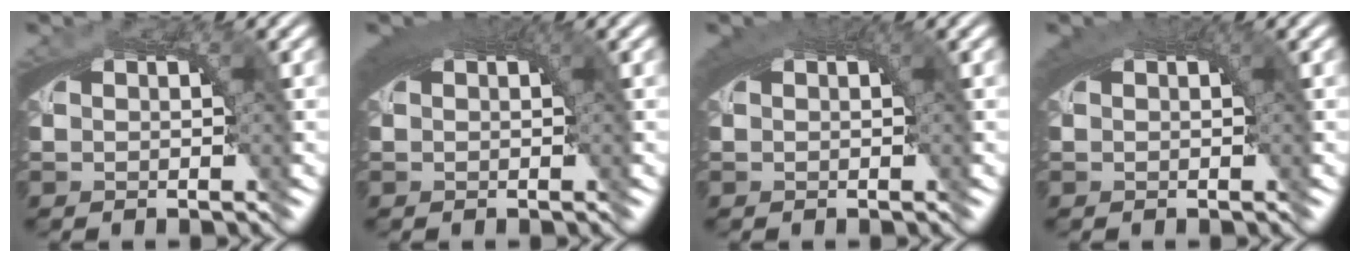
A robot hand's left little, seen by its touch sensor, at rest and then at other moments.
{"total": 3.0, "force": [1.2, 0.8, 2.6], "torque": [-0.033, 0.010, 0.017]}
{"total": 2.3, "force": [0.9, 0.5, 2.1], "torque": [-0.025, 0.008, 0.015]}
{"total": 2.1, "force": [0.9, 0.4, 1.9], "torque": [-0.024, 0.007, 0.014]}